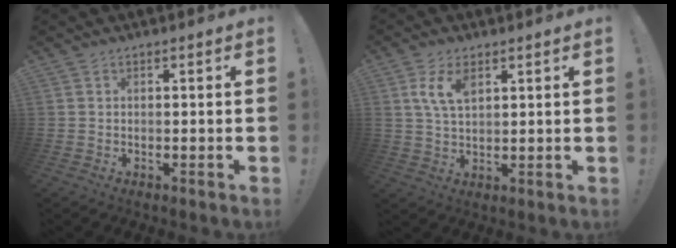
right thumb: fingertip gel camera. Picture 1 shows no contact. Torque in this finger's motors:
{"motor_torque": [0.20, 0.28, 0.62, -0.35, 0.15]}